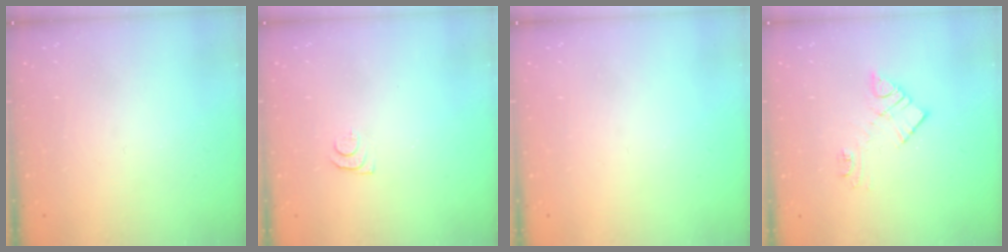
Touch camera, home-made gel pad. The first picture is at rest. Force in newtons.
{"total": 4.4, "press": 4.4, "slide": 0.6}
{"total": 0.0}
{"total": 10.1, "press": 10.1, "slide": 0.6}